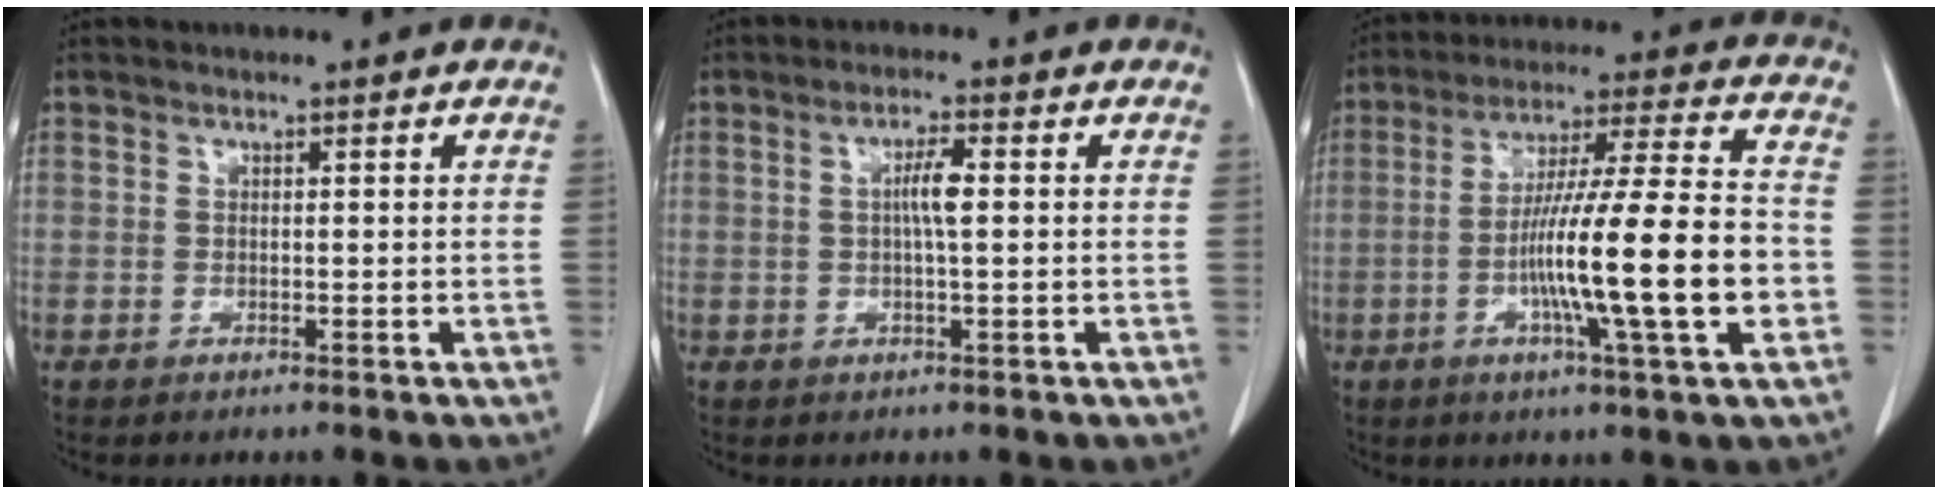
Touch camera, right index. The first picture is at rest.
{"total": 3.5, "force": [0.3, 0.2, 3.5], "torque": [-0.066, 0.001, 0.004]}
{"total": 18.0, "force": [-4.0, 0.1, 17.5], "torque": [-0.295, -0.002, -0.071]}